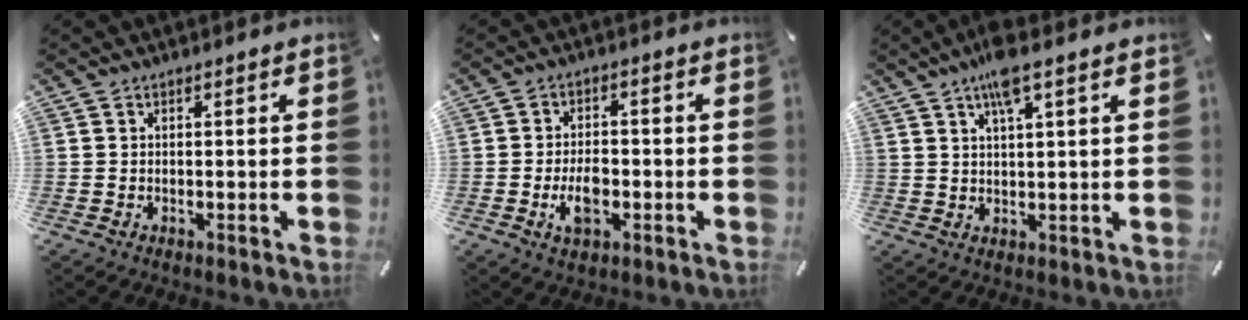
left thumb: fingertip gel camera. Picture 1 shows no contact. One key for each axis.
{"total": 6.4, "fx": -2.0, "fy": 3.7, "fz": 4.8, "tx": -0.099, "ty": 0.009, "tz": -0.036}
{"total": 6.9, "fx": 4.3, "fy": 1.1, "fz": 5.2, "tx": -0.106, "ty": -0.001, "tz": 0.072}